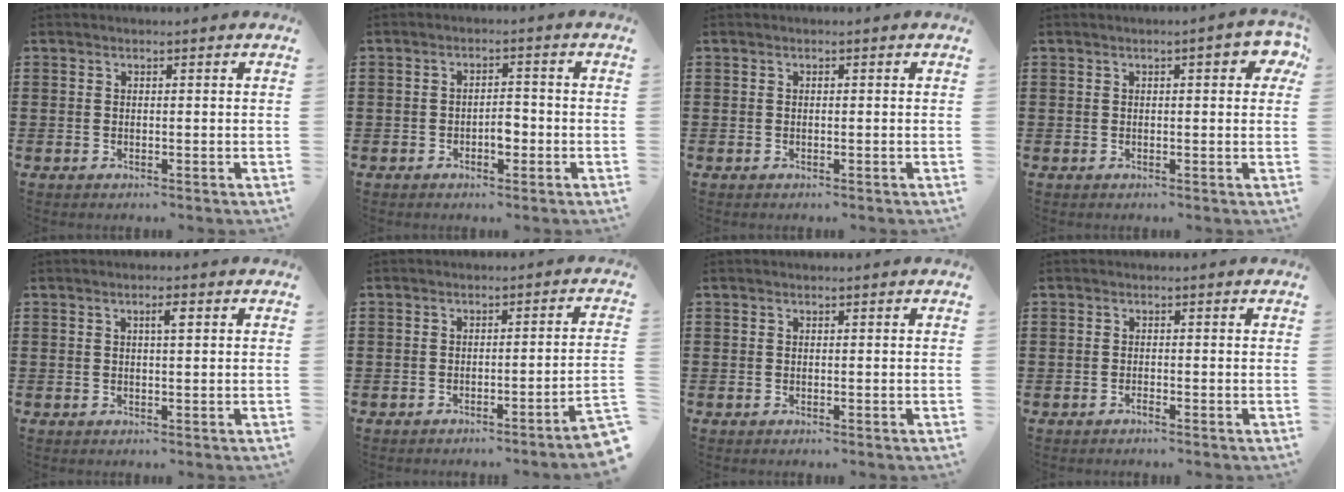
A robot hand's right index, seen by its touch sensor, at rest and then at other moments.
{"total": 2.9, "force": [-1.0, 1.3, 2.3], "torque": [-0.045, 0.005, -0.020]}
{"total": 0.0}
{"total": 3.4, "force": [0.9, 0.9, 3.2], "torque": [-0.047, 0.002, 0.009]}
{"total": 1.9, "force": [0.6, 0.4, 1.8], "torque": [-0.027, 0.002, 0.006]}
{"total": 2.2, "force": [-1.9, -0.5, 1.1], "torque": [-0.020, -0.003, -0.039]}
{"total": 0.0}
{"total": 0.7, "force": [-0.7, 0.1, 0.1], "torque": [-0.003, 0.001, -0.015]}